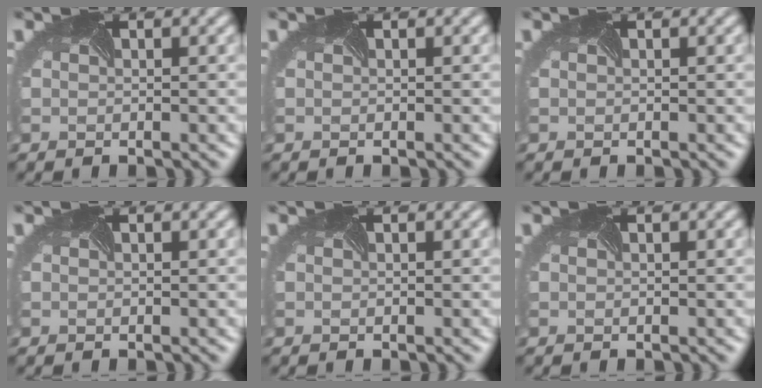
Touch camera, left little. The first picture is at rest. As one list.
[{"total": 0.0}, {"total": 0.0}, {"total": 0.0}, {"total": 0.0}, {"total": 0.0}]